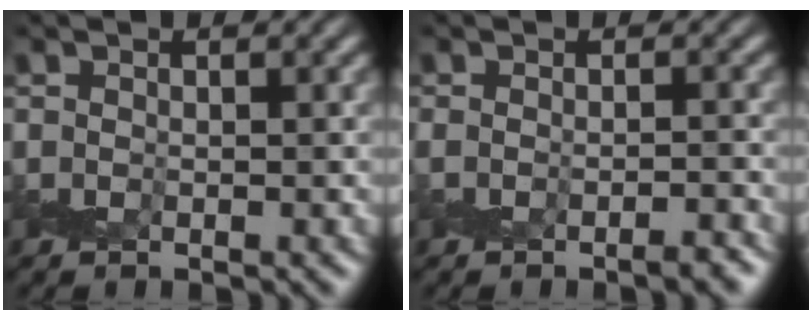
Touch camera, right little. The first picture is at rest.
{"total": 1.8, "force": [-1.4, 0.3, 1.1], "torque": [-0.012, -0.001, -0.023]}